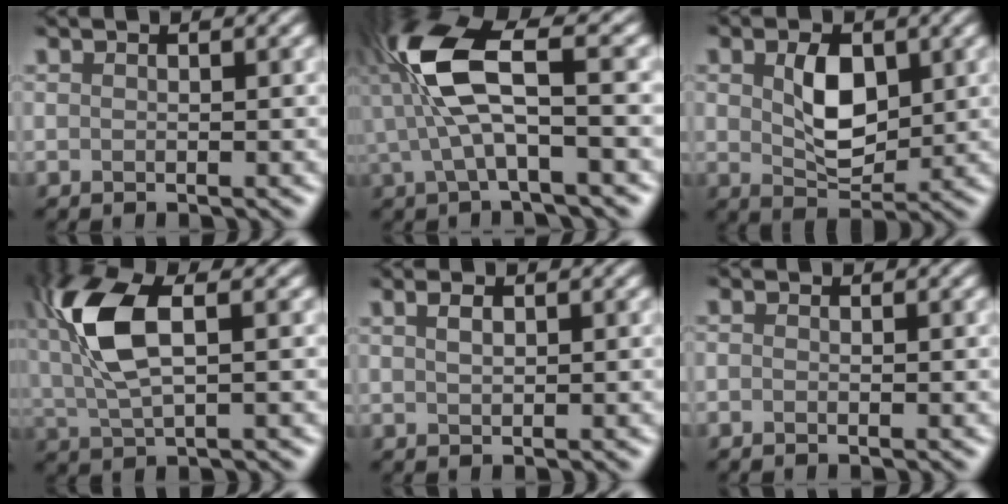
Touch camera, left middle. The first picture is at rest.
{"total": 6.9, "force": [0.5, 1.6, 6.7], "torque": [-0.164, 0.021, 0.014]}
{"total": 2.9, "force": [0.9, 1.6, 2.3], "torque": [-0.064, -0.001, 0.029]}
{"total": 6.6, "force": [2.0, 2.8, 5.6], "torque": [-0.154, 0.012, 0.046]}
{"total": 0.7, "force": [0.6, -0.4, 0.0], "torque": [-0.013, 0.005, 0.017]}
{"total": 0.7, "force": [-0.7, 0.0, 0.0], "torque": [-0.013, 0.004, -0.004]}